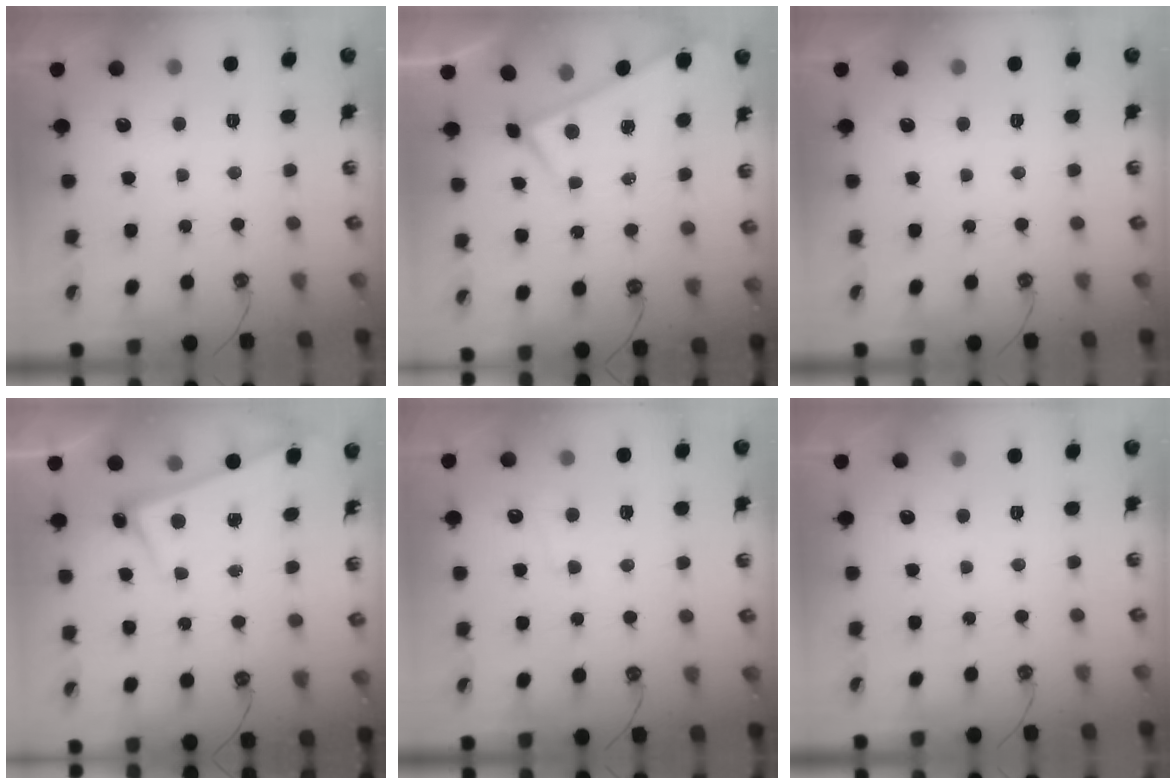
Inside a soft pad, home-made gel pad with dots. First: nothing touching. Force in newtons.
{"total": 0.0}
{"total": 0.0}
{"total": 2.8, "press": 2.7, "slide": 0.5}
{"total": 1.0, "press": 0.9, "slide": 0.5}
{"total": 0.0}